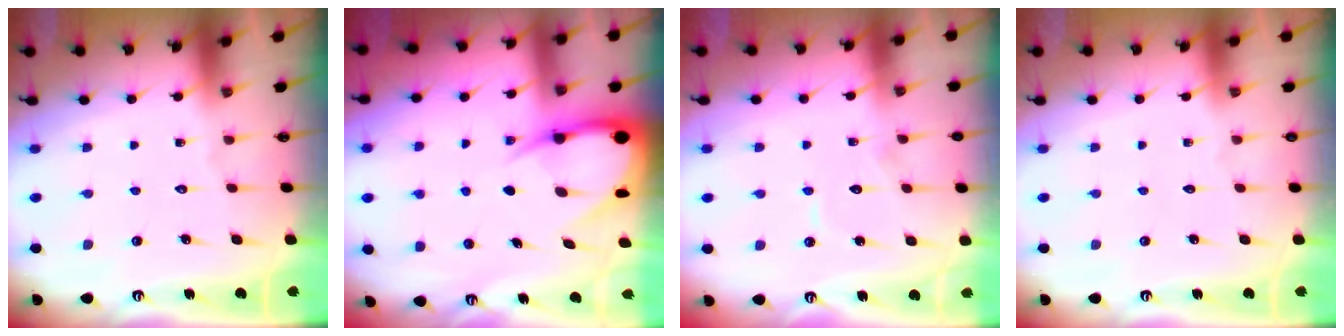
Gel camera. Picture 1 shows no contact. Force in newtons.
{"total": 9.4, "press": 9.4, "slide": 1.2}
{"total": 6.1, "press": 6.1, "slide": 0.4}
{"total": 0.0}